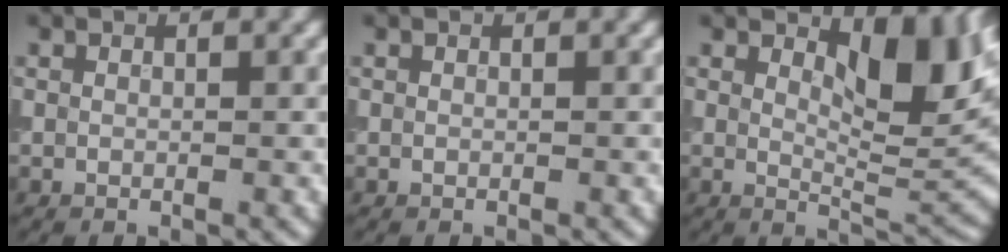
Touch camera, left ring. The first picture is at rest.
{"total": 0.0}
{"total": 6.9, "force": [2.7, 2.8, 5.6], "torque": [-0.075, -0.008, 0.041]}